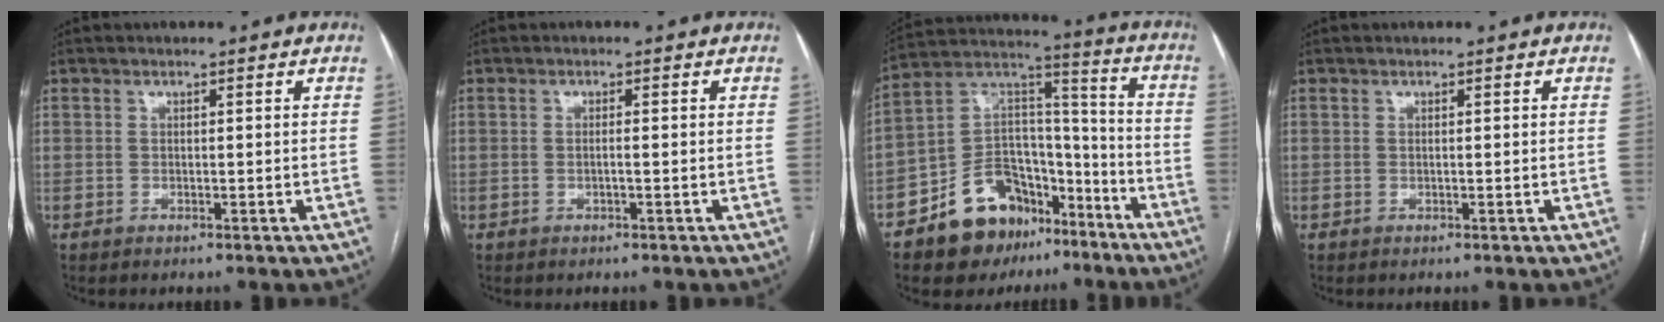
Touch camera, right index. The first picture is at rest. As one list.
[{"total": 0.9, "force": [-0.2, 0.0, 0.9], "torque": [-0.017, 0.000, -0.003]}, {"total": 16.3, "force": [-10.5, 10.2, 7.2], "torque": [-0.115, 0.071, -0.170]}, {"total": 0.0}]